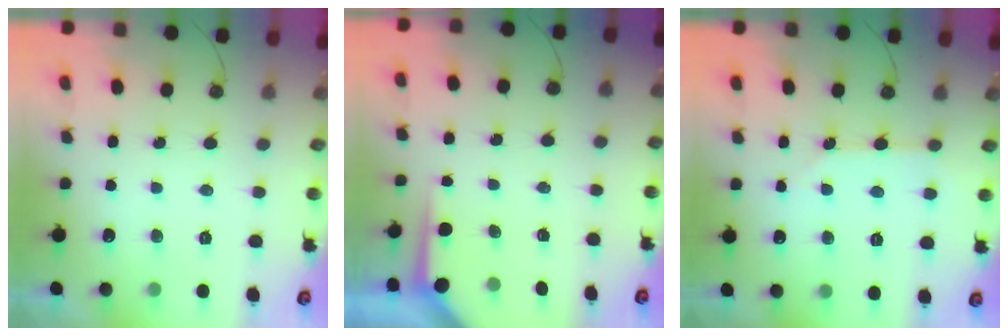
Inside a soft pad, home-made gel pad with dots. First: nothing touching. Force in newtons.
{"total": 3.5, "press": 3.5, "slide": 0.3}
{"total": 2.1, "press": 2.1, "slide": 0.3}